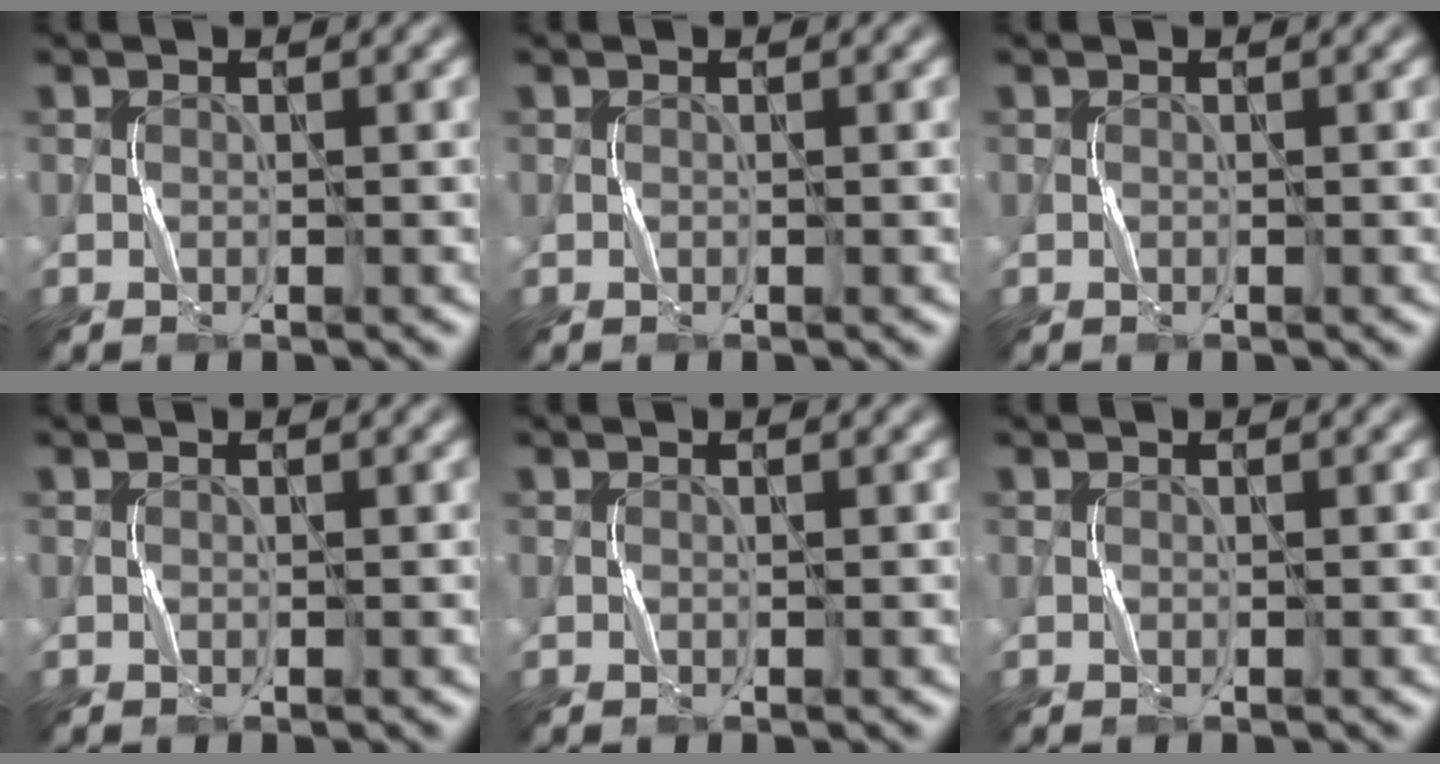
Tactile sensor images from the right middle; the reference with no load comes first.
{"total": 0.0}
{"total": 0.0}
{"total": 0.0}
{"total": 0.0}
{"total": 0.0}